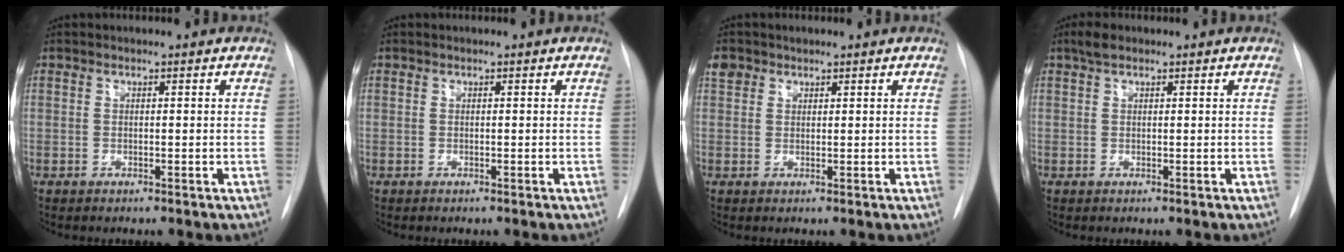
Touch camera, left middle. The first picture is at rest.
{"total": 0.0}
{"total": 2.2, "force": [1.3, 1.7, 0.3], "torque": [0.001, 0.010, 0.022]}
{"total": 1.9, "force": [1.3, 0.8, 1.1], "torque": [-0.022, 0.014, 0.025]}